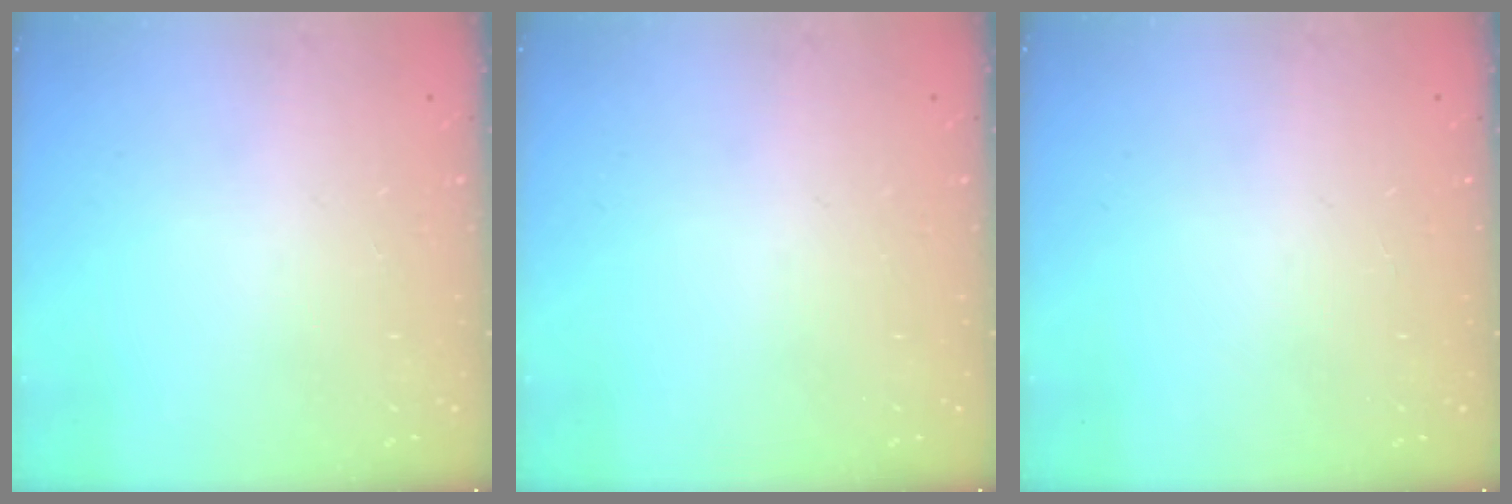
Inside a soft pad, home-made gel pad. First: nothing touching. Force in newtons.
{"total": 0.0}
{"total": 0.0}